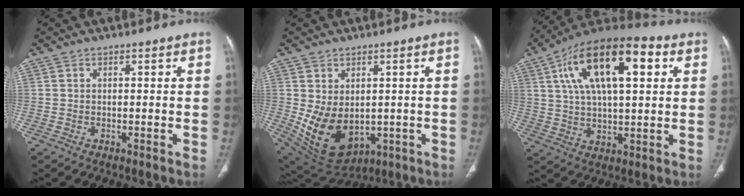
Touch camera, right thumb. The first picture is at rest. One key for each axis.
{"total": 12.4, "fx": -1.1, "fy": 8.5, "fz": 8.9, "tx": -0.142, "ty": -0.012, "tz": 0.018}
{"total": 21.5, "fx": 7.2, "fy": 9.3, "fz": 18.0, "tx": -0.295, "ty": 0.010, "tz": 0.113}